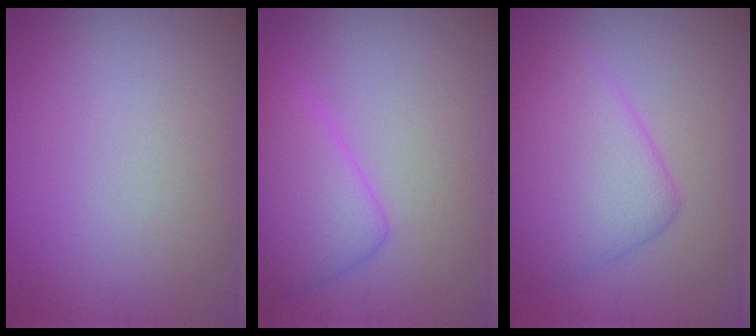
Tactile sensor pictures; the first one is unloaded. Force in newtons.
{"total": 4.6, "press": 4.6, "slide": 0.3}
{"total": 5.8, "press": 5.8, "slide": 0.1}